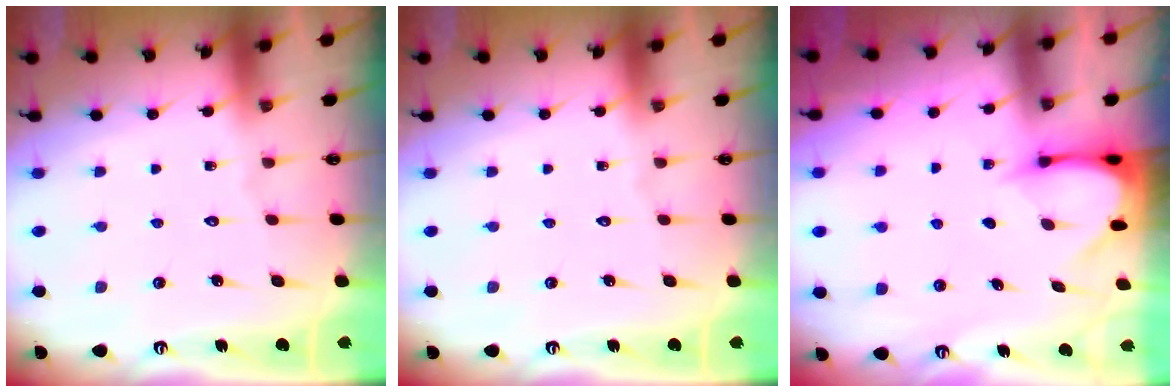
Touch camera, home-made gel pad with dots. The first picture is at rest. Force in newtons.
{"total": 0.0}
{"total": 3.6, "press": 3.6, "slide": 0.3}